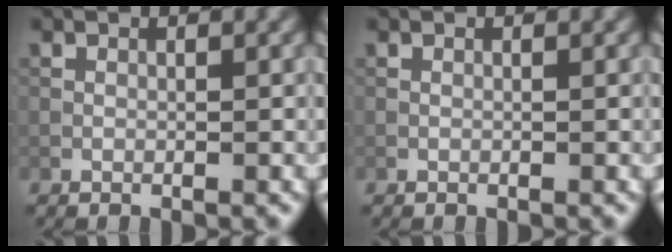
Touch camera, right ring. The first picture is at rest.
{"total": 0.0}